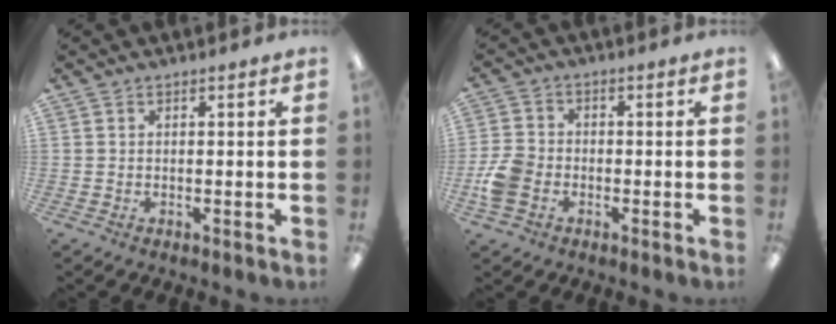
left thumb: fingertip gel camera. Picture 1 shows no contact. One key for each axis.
{"total": 7.1, "fx": -2.1, "fy": 5.4, "fz": 4.1, "tx": -0.076, "ty": 0.014, "tz": -0.038}